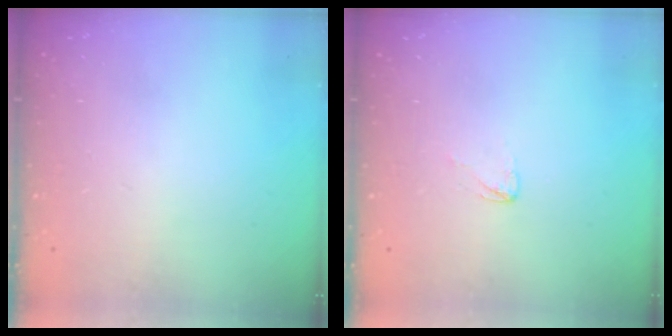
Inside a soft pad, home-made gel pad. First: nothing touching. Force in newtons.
{"total": 2.4, "press": 2.4, "slide": 0.2}